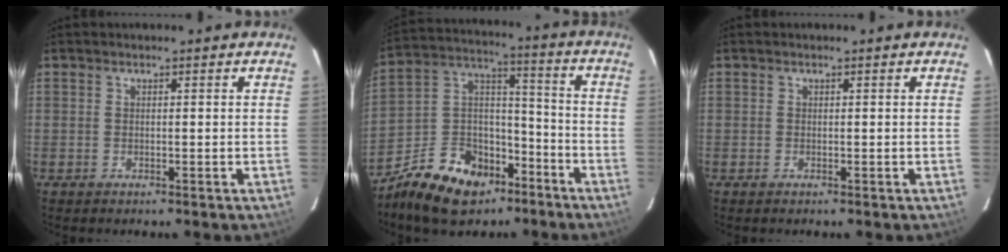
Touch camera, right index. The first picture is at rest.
{"total": 17.1, "force": [-10.7, 10.5, 8.3], "torque": [-0.184, 0.045, -0.165]}
{"total": 0.0}